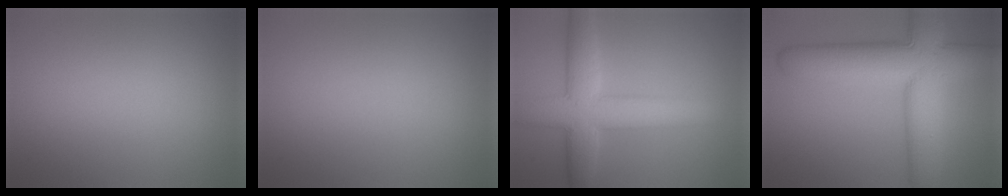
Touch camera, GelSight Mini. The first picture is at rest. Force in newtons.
{"total": 0.0}
{"total": 7.1, "press": 7.1, "slide": 0.3}
{"total": 12.0, "press": 12.0, "slide": 0.8}